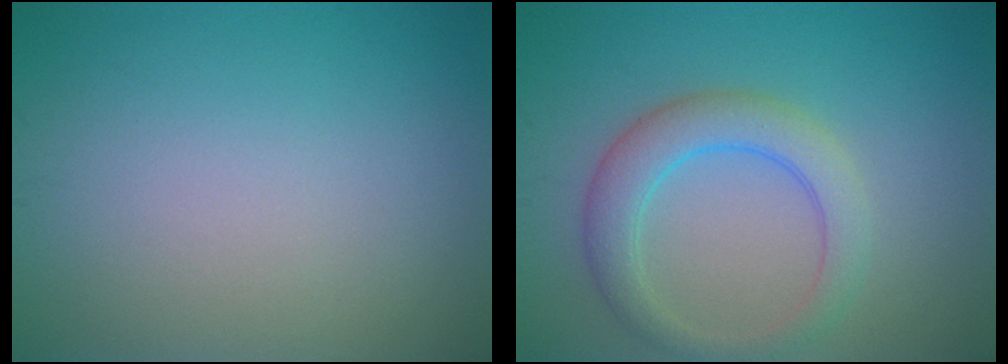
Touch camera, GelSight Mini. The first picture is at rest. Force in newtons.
{"total": 4.2, "press": 4.2, "slide": 0.1}